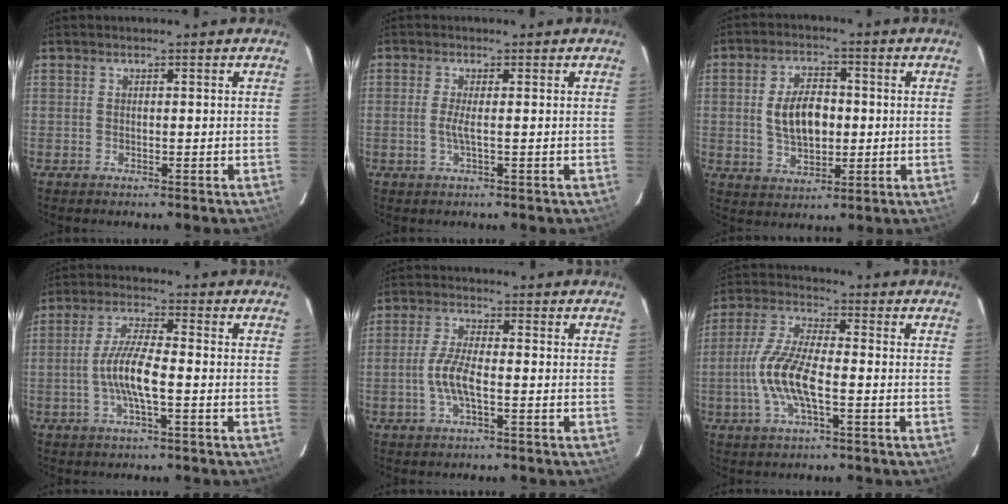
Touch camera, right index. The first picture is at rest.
{"total": 2.2, "force": [-0.3, -0.1, 2.1], "torque": [-0.043, -0.002, -0.009]}
{"total": 9.1, "force": [0.1, 5.0, 7.6], "torque": [-0.145, 0.007, 0.009]}
{"total": 7.7, "force": [-1.8, 1.0, 7.4], "torque": [-0.151, 0.001, -0.037]}
{"total": 5.9, "force": [-1.6, 1.6, 5.5], "torque": [-0.116, 0.001, -0.032]}
{"total": 11.2, "force": [-2.7, 3.4, 10.4], "torque": [-0.223, 0.000, -0.057]}